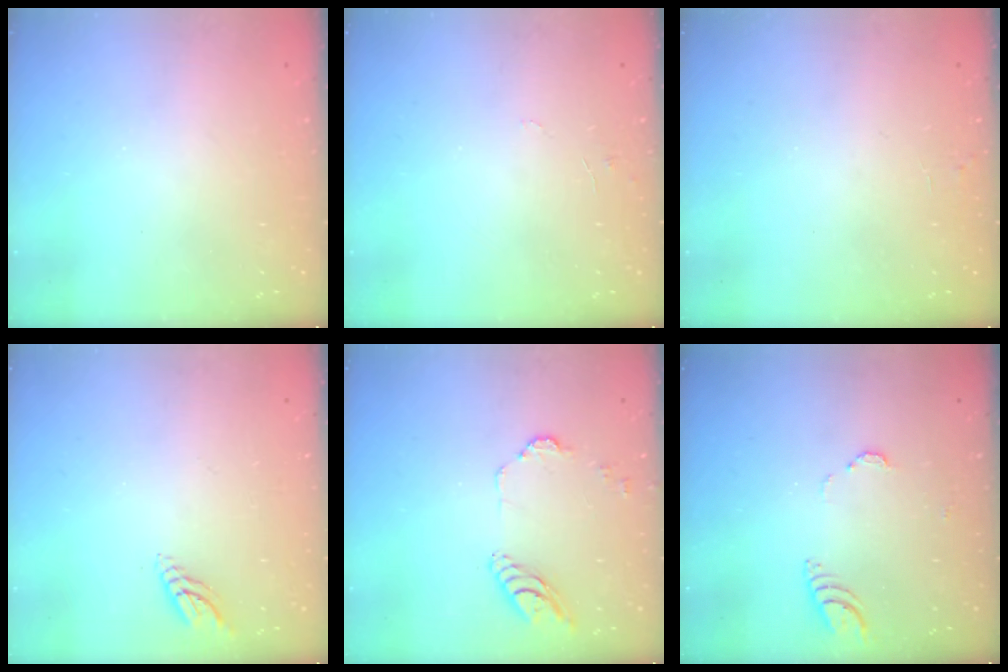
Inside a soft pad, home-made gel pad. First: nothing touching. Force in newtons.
{"total": 4.2, "press": 4.2, "slide": 0.4}
{"total": 1.7, "press": 1.7, "slide": 0.1}
{"total": 5.0, "press": 5.0, "slide": 0.5}
{"total": 10.1, "press": 10.1, "slide": 1.0}
{"total": 3.8, "press": 3.8, "slide": 0.3}